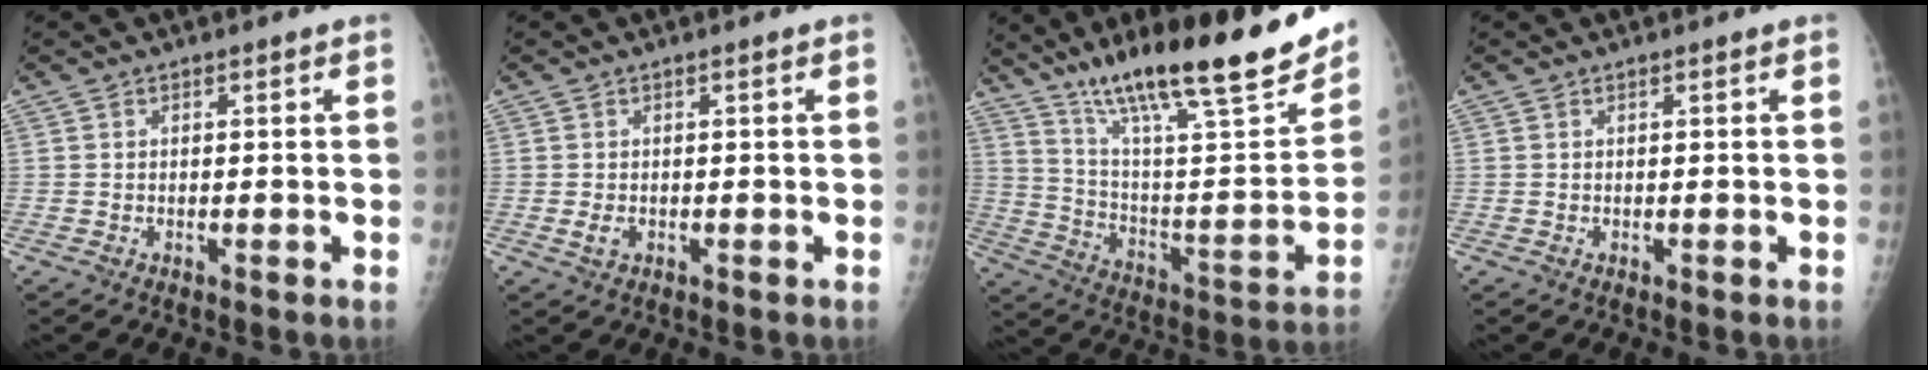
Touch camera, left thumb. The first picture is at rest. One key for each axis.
{"total": 1.3, "fx": -0.3, "fy": 0.9, "fz": 0.9, "tx": -0.009, "ty": 0.003, "tz": -0.004}
{"total": 28.7, "fx": 19.9, "fy": 5.7, "fz": 19.9, "tx": -0.291, "ty": -0.058, "tz": 0.324}
{"total": 0.0}